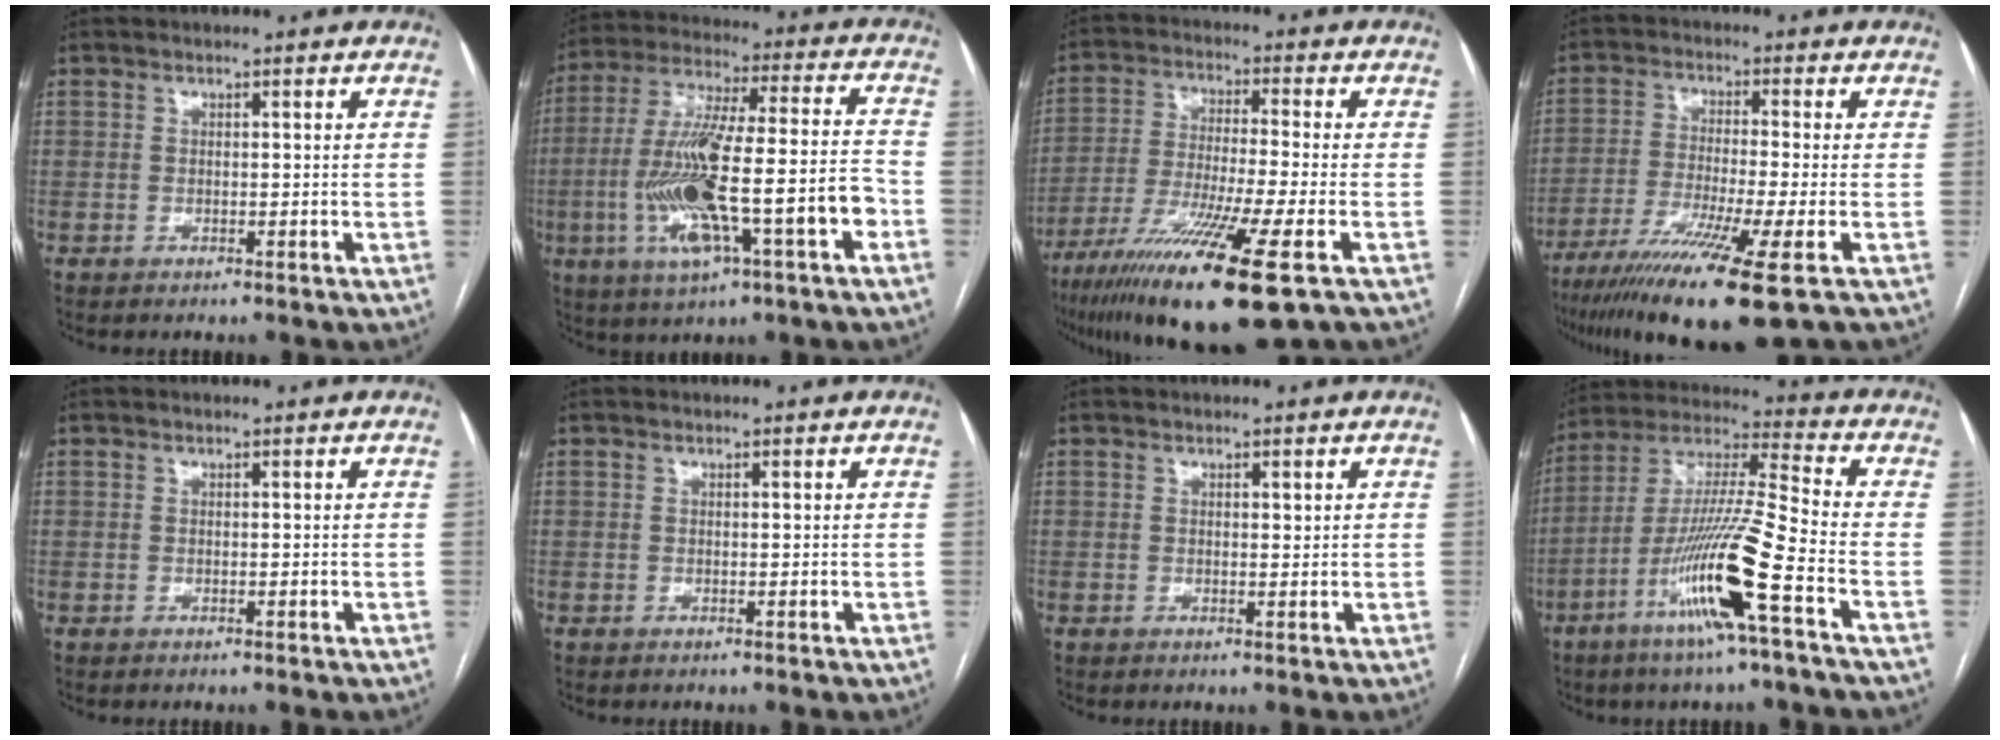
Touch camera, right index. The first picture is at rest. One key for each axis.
{"total": 19.2, "fx": -5.5, "fy": 2.4, "fz": 18.2, "tx": -0.352, "ty": 0.003, "tz": -0.089}
{"total": 17.1, "fx": -9.6, "fy": 0.0, "fz": 14.2, "tx": -0.264, "ty": -0.046, "tz": -0.168}
{"total": 14.1, "fx": -8.7, "fy": -0.9, "fz": 11.1, "tx": -0.207, "ty": -0.041, "tz": -0.146}
{"total": 0.0}
{"total": 0.0}
{"total": 0.7, "fx": 0.4, "fy": 0.2, "fz": 0.6, "tx": -0.011, "ty": -0.001, "tz": 0.006}
{"total": 16.0, "fx": -7.0, "fy": -0.8, "fz": 14.3, "tx": -0.288, "ty": -0.014, "tz": -0.135}